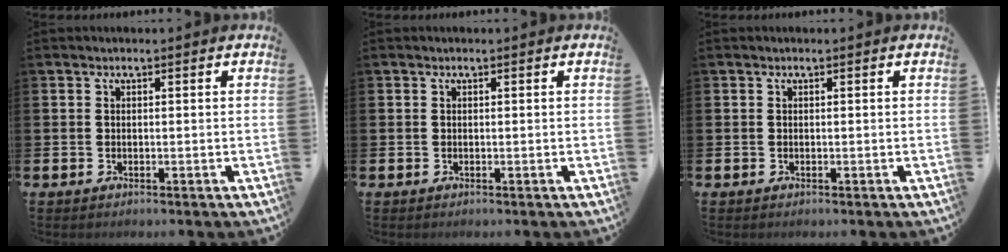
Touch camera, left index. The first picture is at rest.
{"total": 0.0}
{"total": 0.0}